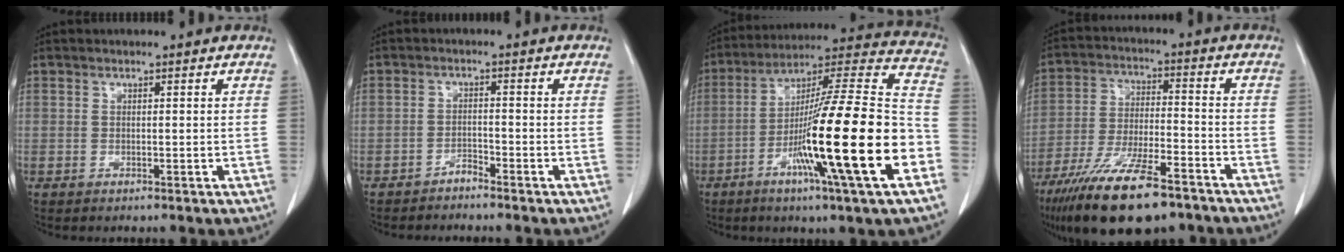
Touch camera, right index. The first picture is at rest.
{"total": 1.8, "force": [-1.7, 0.1, 0.5], "torque": [-0.010, -0.001, -0.030]}
{"total": 25.3, "force": [-8.4, 0.0, 23.9], "torque": [-0.356, -0.023, -0.150]}
{"total": 17.4, "force": [-12.5, 3.9, 11.6], "torque": [-0.218, -0.034, -0.217]}